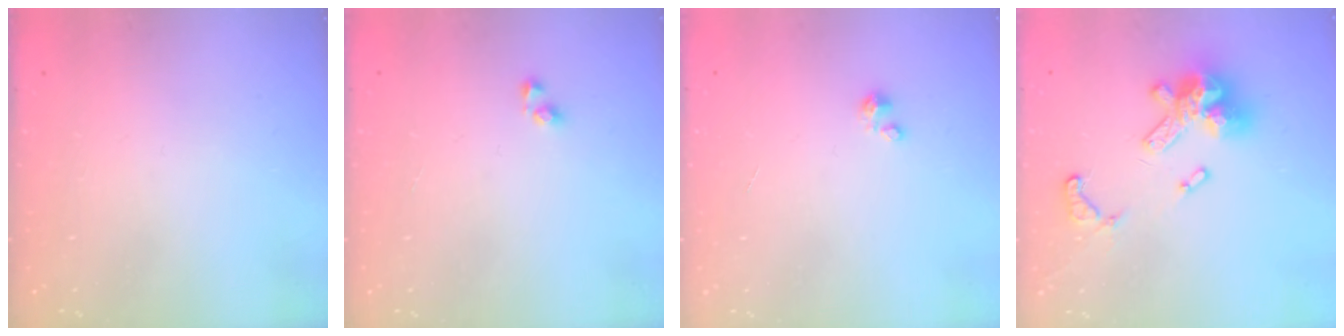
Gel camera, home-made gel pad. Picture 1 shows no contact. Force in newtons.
{"total": 2.9, "press": 2.9, "slide": 0.2}
{"total": 1.2, "press": 1.1, "slide": 0.1}
{"total": 15.1, "press": 15.1, "slide": 1.0}